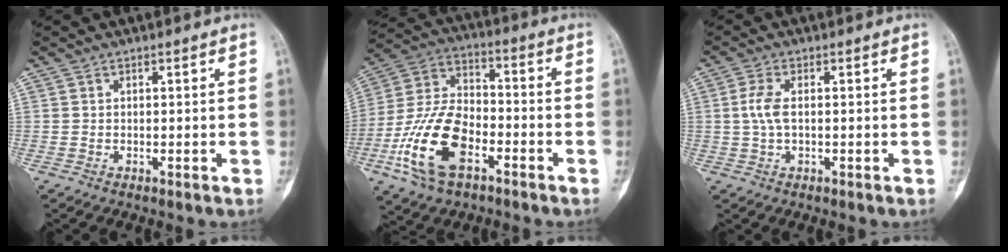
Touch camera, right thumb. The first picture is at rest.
{"total": 17.1, "force": [-7.0, 9.2, 12.6], "torque": [-0.251, 0.035, -0.136]}
{"total": 3.8, "force": [0.2, 1.7, 3.4], "torque": [-0.089, 0.004, 0.003]}